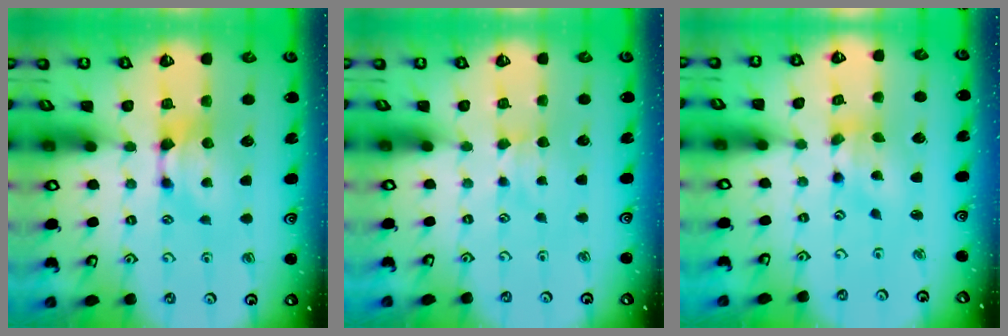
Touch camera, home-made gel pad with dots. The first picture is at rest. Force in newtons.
{"total": 2.7, "press": 2.6, "slide": 0.4}
{"total": 2.0, "press": 1.6, "slide": 1.2}